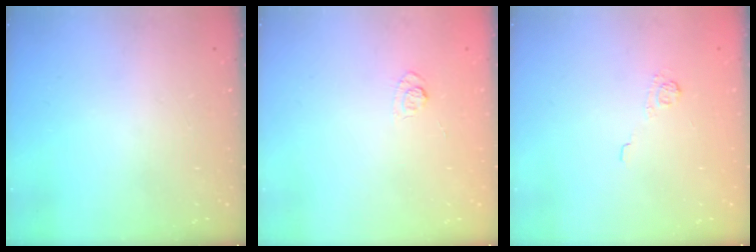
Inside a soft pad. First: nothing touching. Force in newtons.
{"total": 4.1, "press": 3.8, "slide": 1.7}
{"total": 4.1, "press": 3.9, "slide": 1.3}